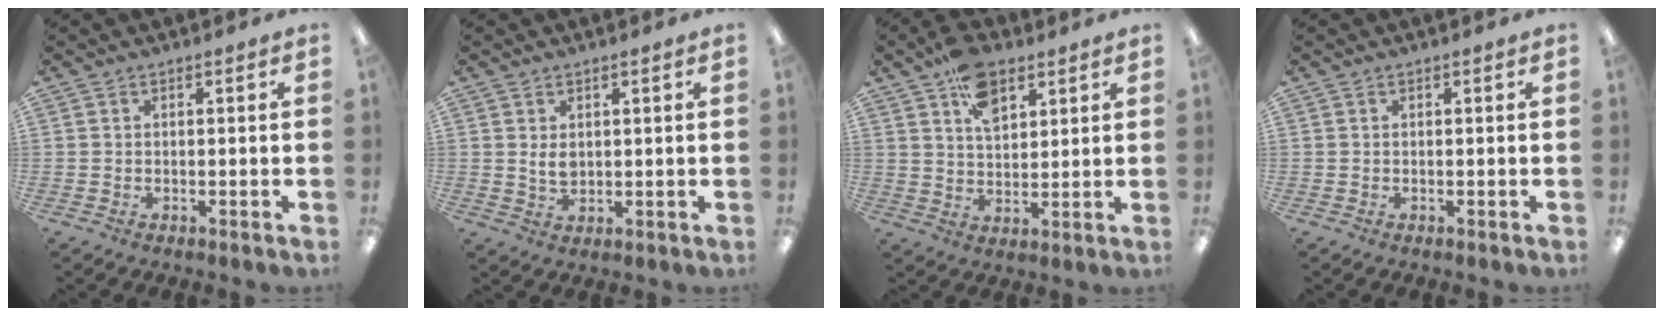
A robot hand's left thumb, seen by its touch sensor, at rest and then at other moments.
{"total": 2.9, "force": [1.0, 1.7, 2.1], "torque": [-0.044, 0.004, 0.018]}
{"total": 9.7, "force": [6.0, 5.4, 5.4], "torque": [-0.082, -0.023, 0.106]}
{"total": 0.0}